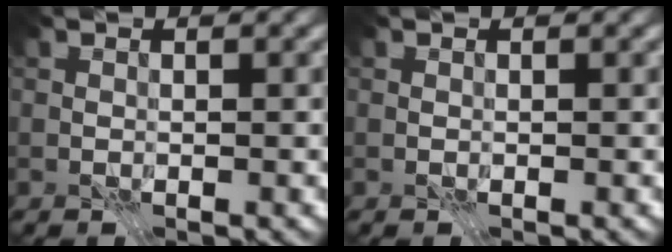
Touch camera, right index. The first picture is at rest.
{"total": 0.0}